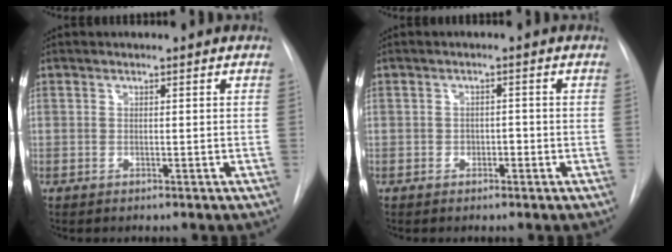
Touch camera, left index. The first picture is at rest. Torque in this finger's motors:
{"motor_torque": [0.03, 0.05, 0.00, -0.01]}